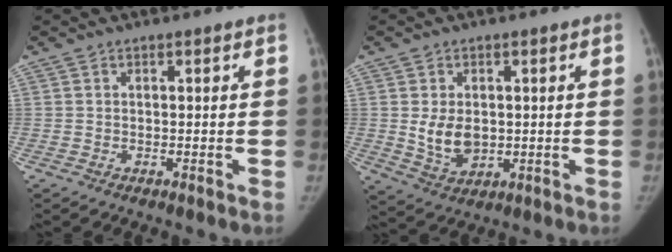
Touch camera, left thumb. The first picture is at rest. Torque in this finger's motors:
{"motor_torque": [-0.21, 0.50, 0.33, 0.39, 0.07]}